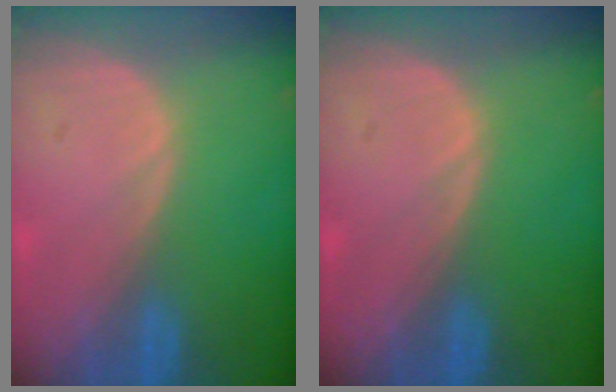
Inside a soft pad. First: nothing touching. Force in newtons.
{"total": 0.0}